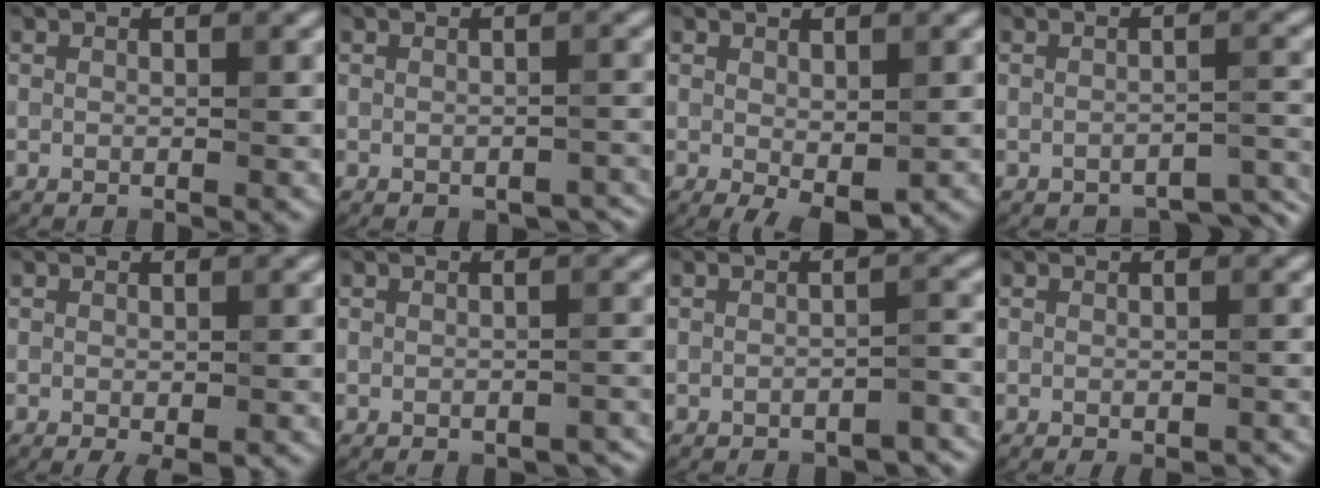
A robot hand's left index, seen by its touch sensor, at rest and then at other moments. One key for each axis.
{"total": 1.7, "fx": -1.4, "fy": 0.7, "fz": 0.7, "tx": -0.016, "ty": -0.003, "tz": -0.010}
{"total": 1.7, "fx": -0.3, "fy": 0.7, "fz": 1.5, "tx": -0.029, "ty": -0.009, "tz": 0.004}
{"total": 3.0, "fx": -2.8, "fy": 0.7, "fz": 1.0, "tx": -0.018, "ty": -0.001, "tz": -0.031}
{"total": 1.3, "fx": -0.7, "fy": 0.1, "fz": 1.1, "tx": -0.022, "ty": -0.008, "tz": -0.006}
{"total": 1.7, "fx": -1.5, "fy": 0.5, "fz": 0.8, "tx": -0.016, "ty": -0.001, "tz": -0.015}
{"total": 3.0, "fx": -2.4, "fy": 0.8, "fz": 1.6, "tx": -0.031, "ty": 0.003, "tz": -0.029}
{"total": 1.3, "fx": -1.0, "fy": 0.2, "fz": 0.9, "tx": -0.016, "ty": -0.003, "tz": -0.011}